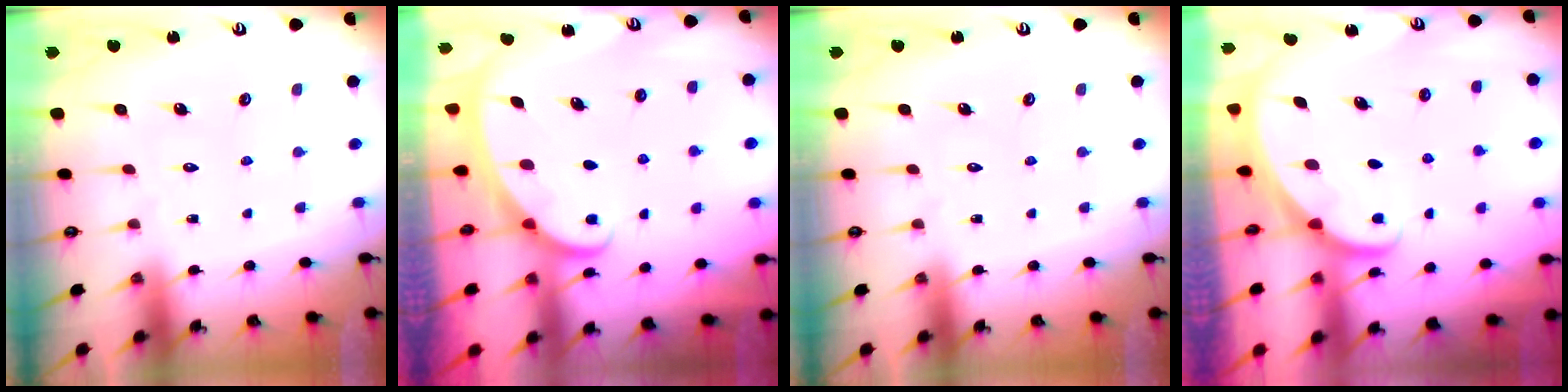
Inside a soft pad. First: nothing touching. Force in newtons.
{"total": 2.2, "press": 2.2, "slide": 0.4}
{"total": 0.0}
{"total": 1.6, "press": 1.6, "slide": 0.1}